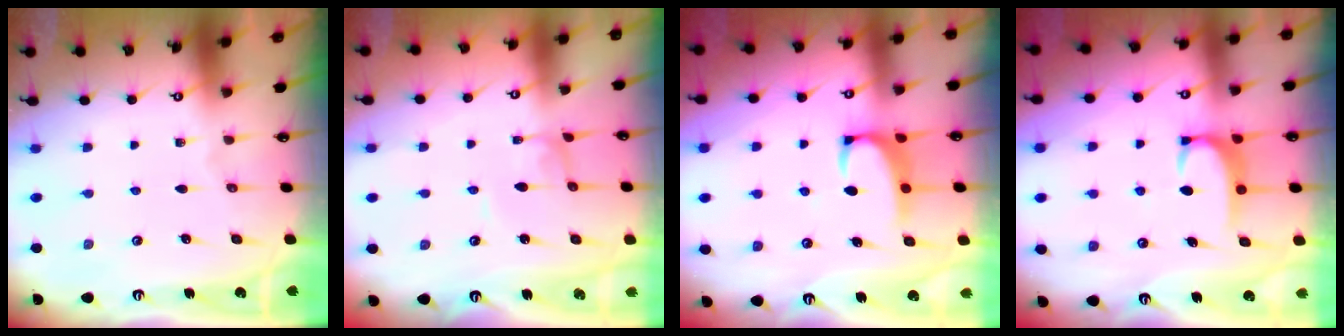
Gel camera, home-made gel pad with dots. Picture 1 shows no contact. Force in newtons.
{"total": 2.2, "press": 2.2, "slide": 0.1}
{"total": 2.5, "press": 2.4, "slide": 0.7}
{"total": 2.7, "press": 2.7, "slide": 0.4}